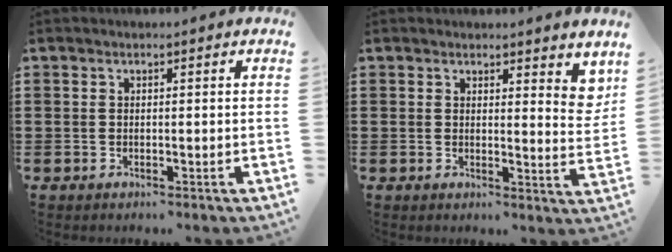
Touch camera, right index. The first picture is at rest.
{"total": 3.5, "force": [2.9, 1.1, 1.6], "torque": [-0.016, -0.009, 0.048]}